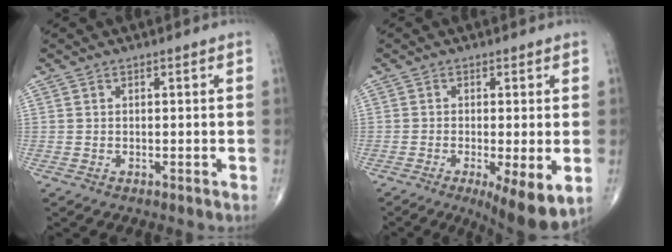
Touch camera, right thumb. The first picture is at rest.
{"total": 9.7, "force": [-3.0, 2.6, 8.9], "torque": [-0.136, -0.021, -0.043]}